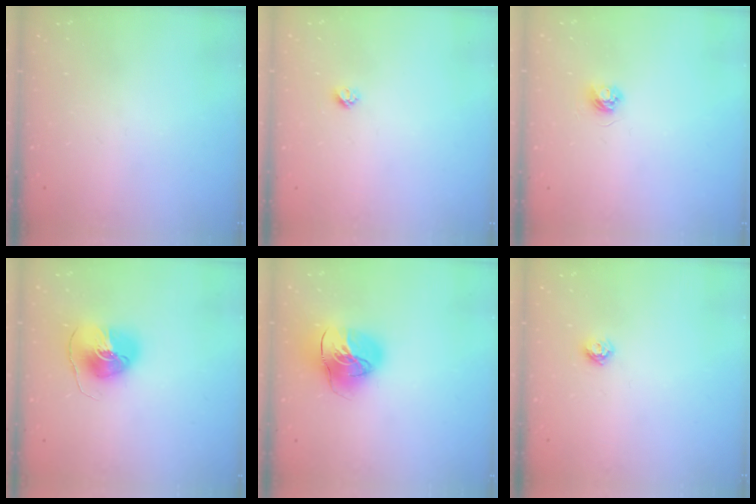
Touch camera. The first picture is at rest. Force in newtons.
{"total": 4.1, "press": 4.1, "slide": 0.5}
{"total": 3.6, "press": 3.6, "slide": 0.5}
{"total": 9.9, "press": 9.9, "slide": 1.3}
{"total": 18.0, "press": 17.9, "slide": 2.5}
{"total": 5.8, "press": 5.8, "slide": 0.7}